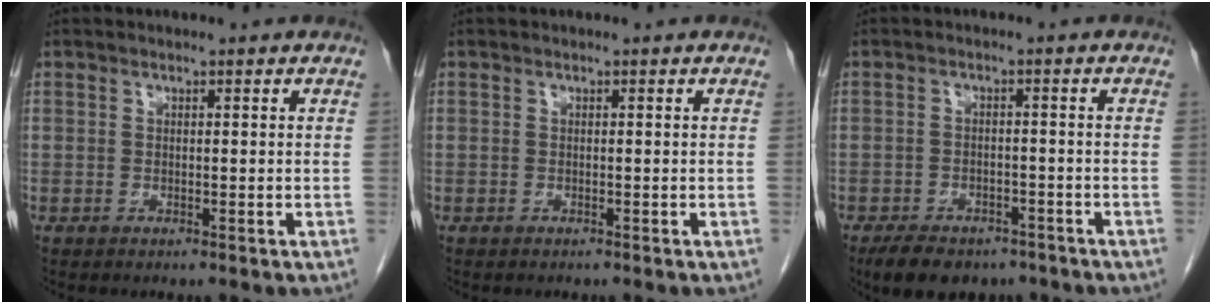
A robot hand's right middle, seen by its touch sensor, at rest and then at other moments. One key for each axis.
{"total": 0.0}
{"total": 9.3, "fx": -7.0, "fy": 4.6, "fz": 3.9, "tx": -0.054, "ty": 0.000, "tz": -0.101}